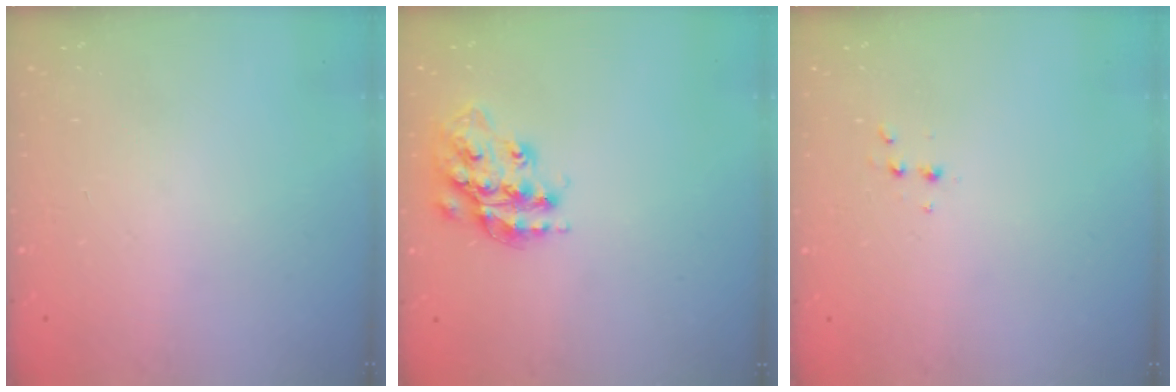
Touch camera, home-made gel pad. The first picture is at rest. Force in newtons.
{"total": 16.1, "press": 16.1, "slide": 1.2}
{"total": 2.6, "press": 2.5, "slide": 0.8}